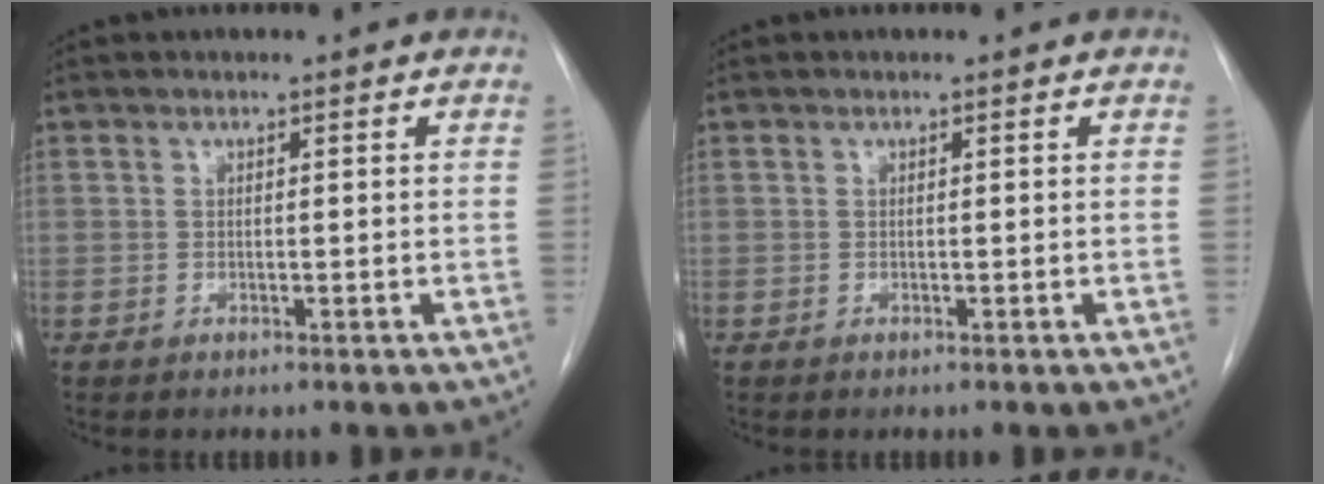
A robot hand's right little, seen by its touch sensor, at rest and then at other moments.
{"total": 0.0}